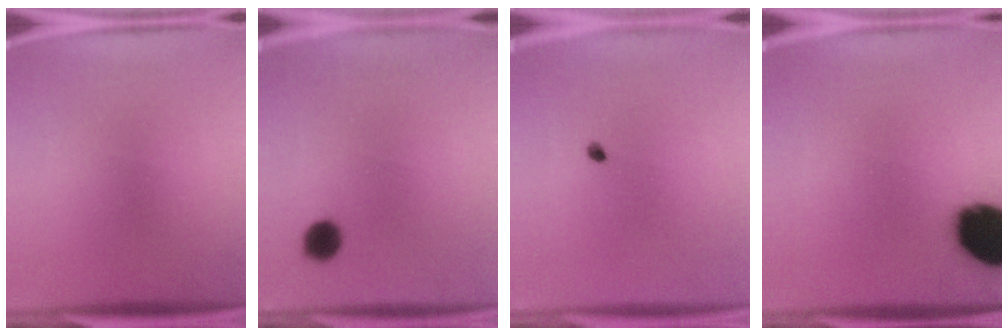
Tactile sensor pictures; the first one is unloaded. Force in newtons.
{"total": 4.4}
{"total": 0.9}
{"total": 19.1}